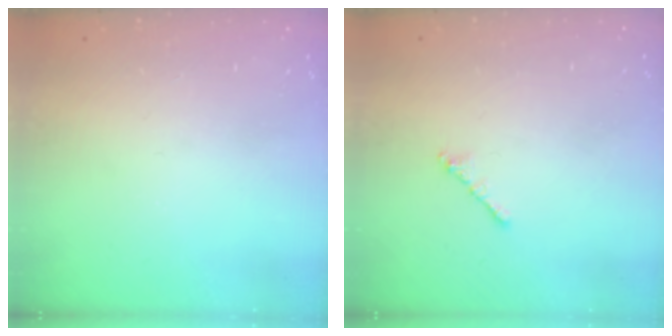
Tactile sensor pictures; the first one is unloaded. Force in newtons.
{"total": 1.8, "press": 1.7, "slide": 0.6}